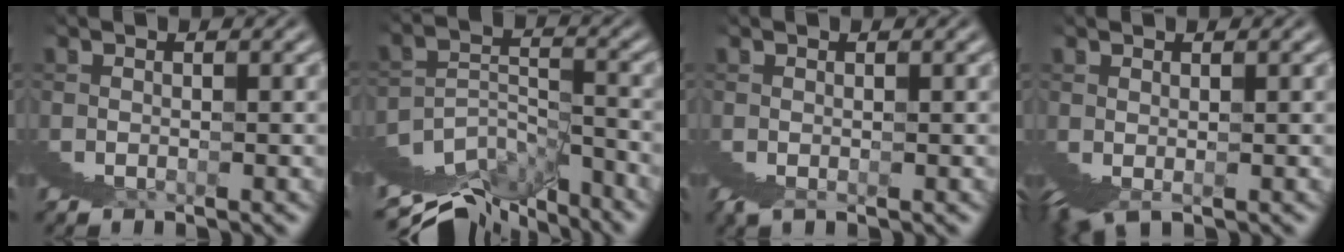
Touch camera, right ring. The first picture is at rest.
{"total": 7.7, "force": [-1.6, 3.9, 6.5], "torque": [-0.083, 0.006, -0.027]}
{"total": 1.0, "force": [0.6, -0.6, 0.5], "torque": [-0.006, 0.013, 0.007]}
{"total": 1.8, "force": [0.4, -0.2, 1.8], "torque": [-0.037, 0.000, 0.011]}